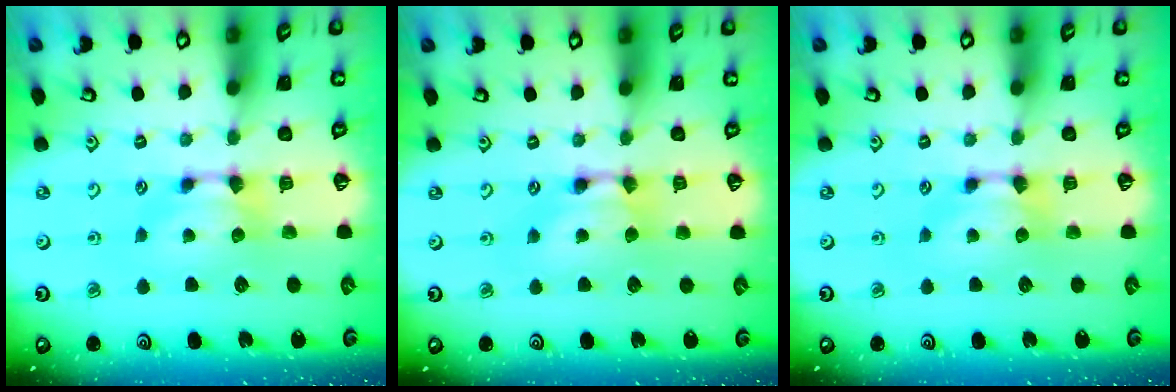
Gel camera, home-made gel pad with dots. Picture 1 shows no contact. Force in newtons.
{"total": 1.6, "press": 1.5, "slide": 0.1}
{"total": 0.0}